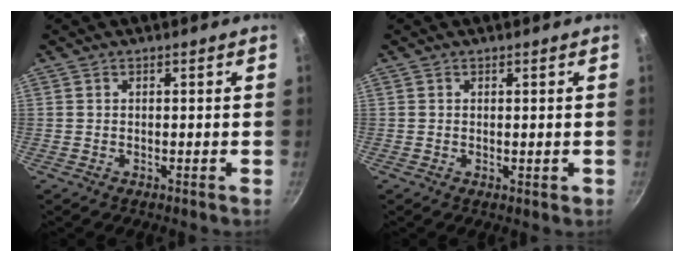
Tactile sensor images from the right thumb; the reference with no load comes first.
{"total": 0.9, "force": [0.1, 0.3, 0.8], "torque": [-0.010, -0.002, 0.000]}